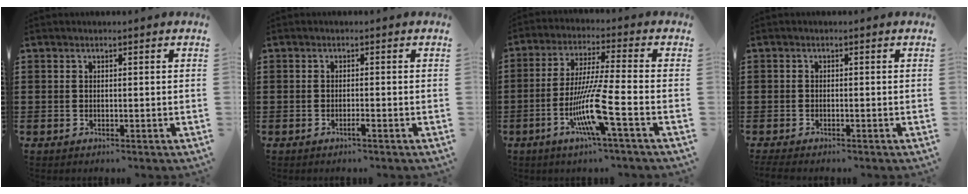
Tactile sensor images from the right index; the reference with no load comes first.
{"total": 1.2, "force": [-0.8, 0.1, 0.8], "torque": [-0.016, -0.003, -0.014]}
{"total": 10.7, "force": [-4.1, 0.3, 9.8], "torque": [-0.203, -0.016, -0.084]}
{"total": 1.1, "force": [-1.0, 0.2, 0.1], "torque": [-0.006, -0.002, -0.020]}